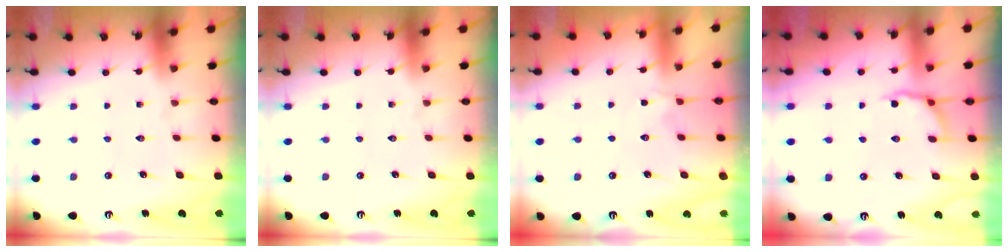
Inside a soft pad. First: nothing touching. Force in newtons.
{"total": 0.0}
{"total": 1.1, "press": 0.9, "slide": 0.6}
{"total": 3.3, "press": 2.5, "slide": 2.2}